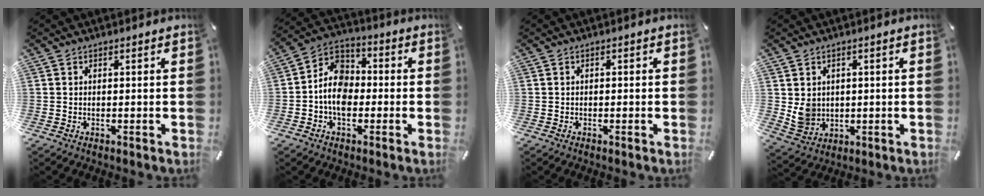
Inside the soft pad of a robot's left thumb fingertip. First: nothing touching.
{"total": 9.0, "force": [-2.4, 6.8, 5.4], "torque": [-0.126, 0.016, -0.049]}
{"total": 0.6, "force": [-0.3, 0.3, 0.3], "torque": [-0.007, 0.001, -0.007]}
{"total": 6.2, "force": [0.9, 5.8, 1.9], "torque": [-0.036, -0.005, 0.018]}